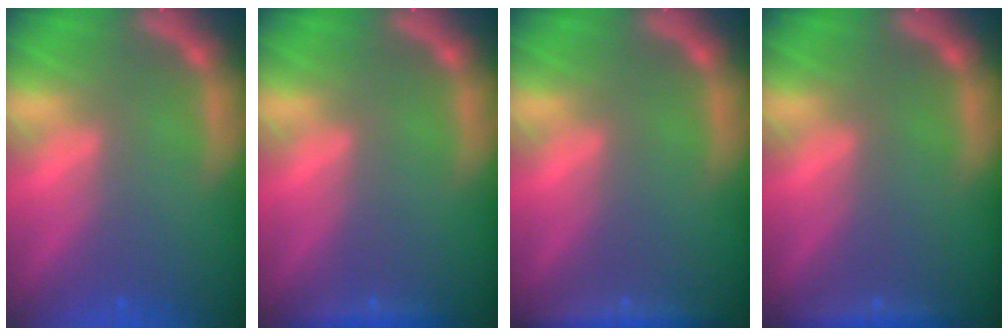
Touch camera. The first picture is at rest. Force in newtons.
{"total": 1.4}
{"total": 2.9}
{"total": 1.9}